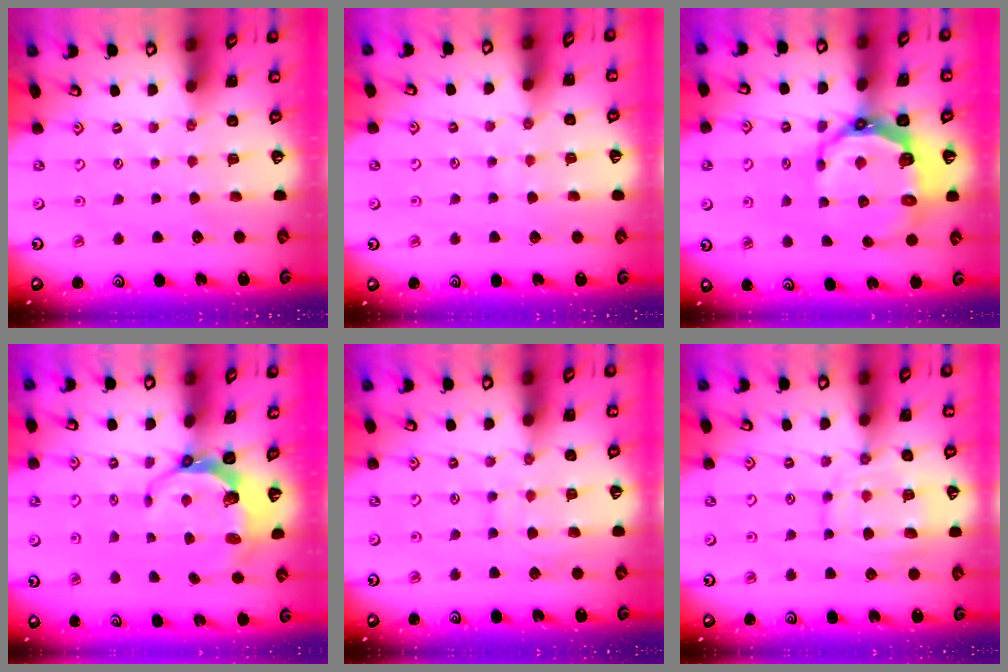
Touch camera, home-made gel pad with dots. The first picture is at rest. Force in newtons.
{"total": 5.6, "press": 5.6, "slide": 0.6}
{"total": 11.4, "press": 10.1, "slide": 5.4}
{"total": 8.1, "press": 6.8, "slide": 4.4}
{"total": 7.6, "press": 7.5, "slide": 0.7}
{"total": 13.4, "press": 13.3, "slide": 1.2}